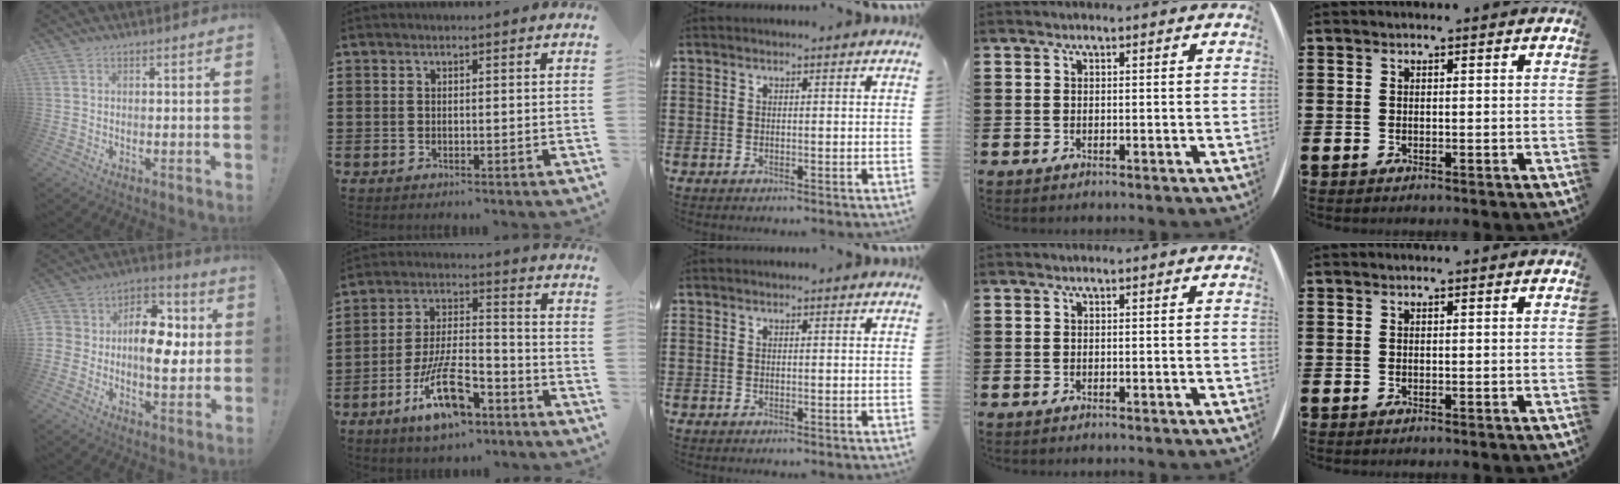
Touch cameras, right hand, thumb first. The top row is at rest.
{"thumb": {"total": 13.7, "force": [-1.4, 10.0, 9.3], "torque": [-0.127, 0.018, -0.022]}, "index": {"total": 13.1, "force": [-7.4, 4.7, 9.8], "torque": [-0.196, 0.017, -0.136]}}